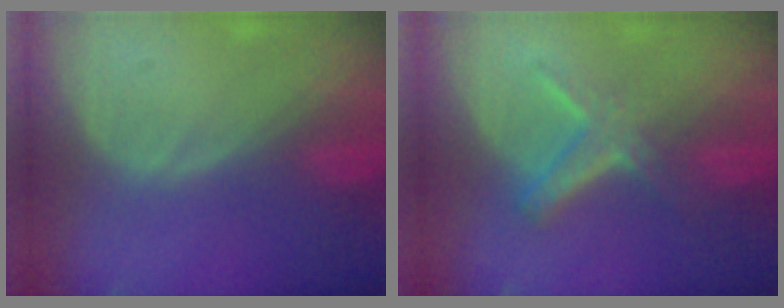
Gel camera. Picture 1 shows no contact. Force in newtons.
{"total": 5.9, "press": 5.1, "slide": 3.0}